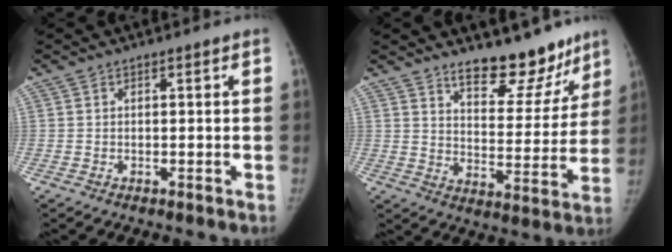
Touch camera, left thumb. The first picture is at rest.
{"total": 13.7, "force": [11.0, 5.7, 6.1], "torque": [-0.028, -0.085, 0.164]}